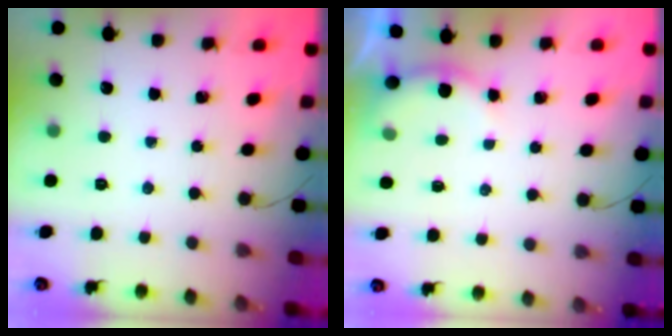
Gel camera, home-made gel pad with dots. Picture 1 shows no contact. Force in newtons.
{"total": 5.0, "press": 4.9, "slide": 0.8}